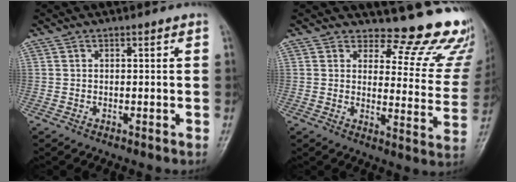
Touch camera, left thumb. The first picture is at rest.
{"total": 15.5, "force": [14.4, 4.9, 3.2], "torque": [0.014, -0.151, 0.148]}